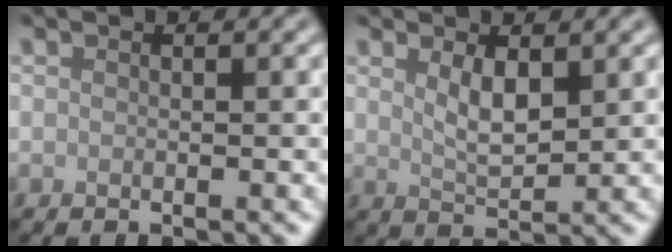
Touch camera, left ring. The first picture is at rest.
{"total": 2.6, "force": [1.1, 1.0, 2.2], "torque": [-0.045, -0.005, 0.025]}